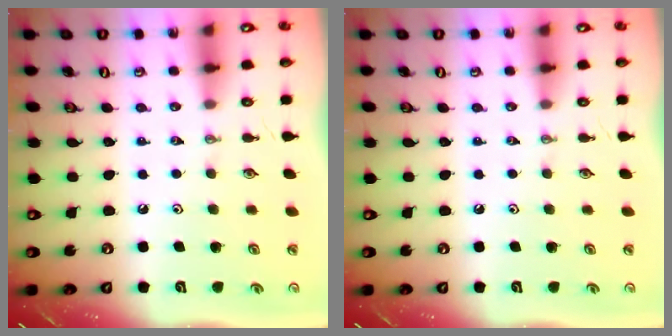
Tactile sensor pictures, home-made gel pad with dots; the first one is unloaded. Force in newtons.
{"total": 0.0}